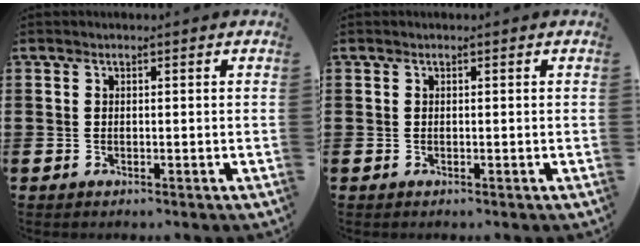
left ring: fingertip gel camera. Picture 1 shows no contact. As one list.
[{"total": 0.0}]